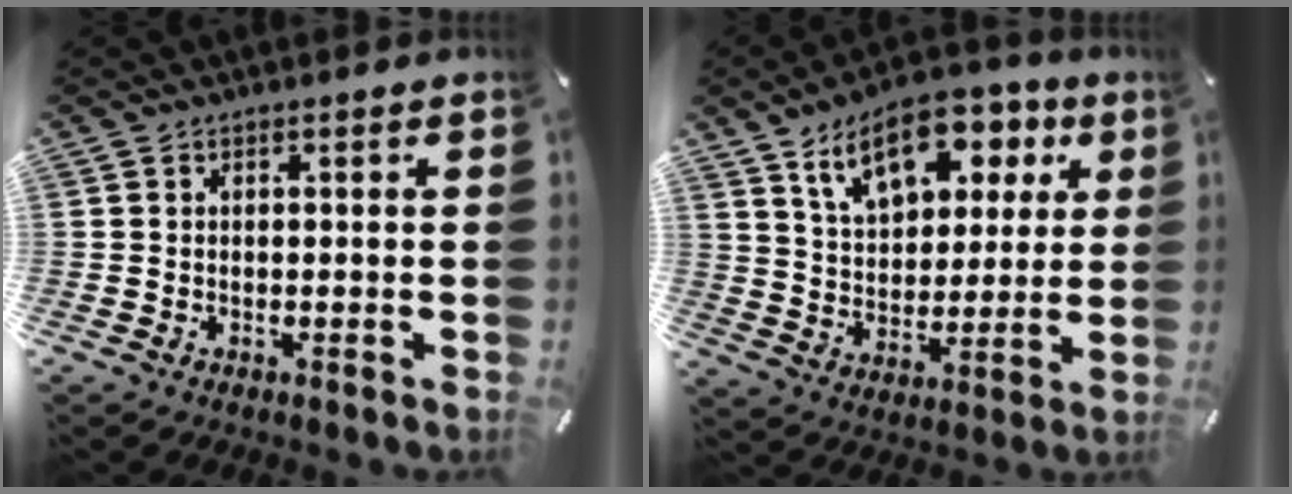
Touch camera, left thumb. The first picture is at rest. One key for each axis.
{"total": 15.3, "fx": 8.9, "fy": 9.0, "fz": 8.7, "tx": -0.137, "ty": -0.032, "tz": 0.156}